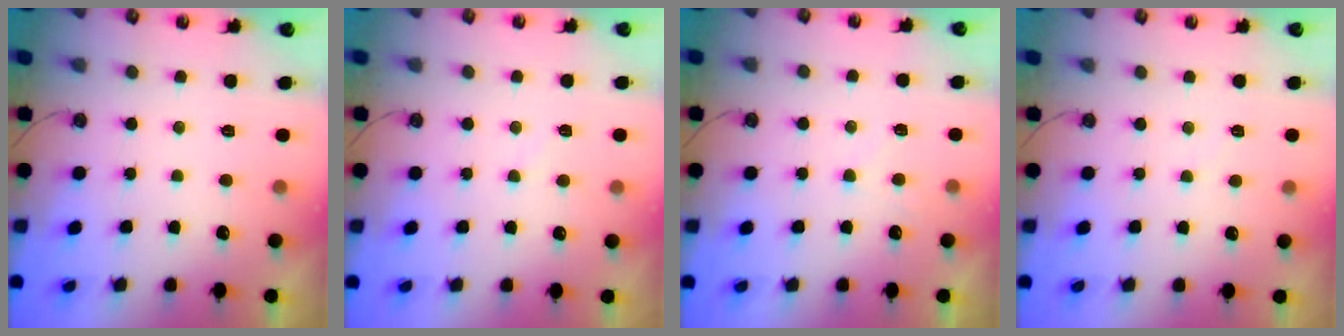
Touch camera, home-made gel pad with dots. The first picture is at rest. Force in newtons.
{"total": 3.9, "press": 3.8, "slide": 0.5}
{"total": 4.9, "press": 4.9, "slide": 0.7}
{"total": 2.6, "press": 2.6, "slide": 0.3}